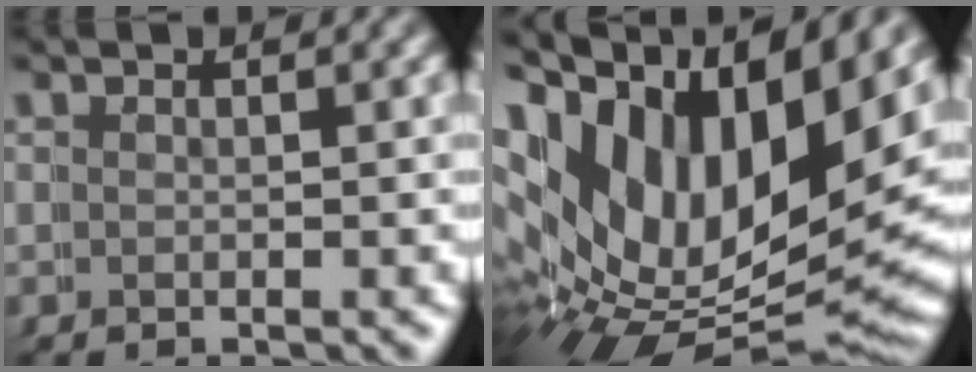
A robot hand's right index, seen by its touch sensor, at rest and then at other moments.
{"total": 18.5, "force": [2.0, 12.2, 13.7], "torque": [-0.250, -0.029, 0.047]}